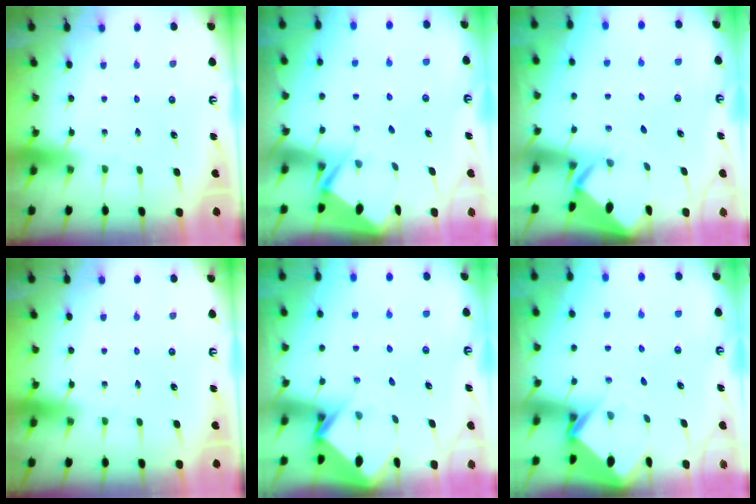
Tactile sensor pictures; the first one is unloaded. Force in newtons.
{"total": 2.8, "press": 2.8, "slide": 0.3}
{"total": 2.1, "press": 2.1, "slide": 0.0}
{"total": 0.0}
{"total": 3.4, "press": 3.3, "slide": 0.3}
{"total": 3.5, "press": 3.5, "slide": 0.2}